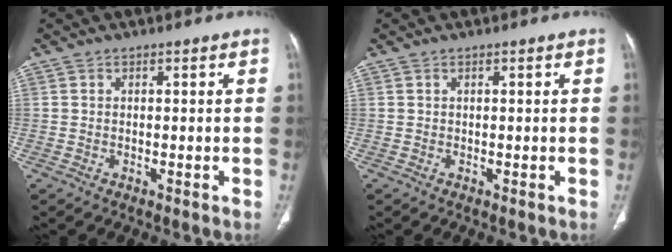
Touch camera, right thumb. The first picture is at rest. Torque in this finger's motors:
{"motor_torque": [0.08, 0.08, -0.23, -0.04, 0.04]}